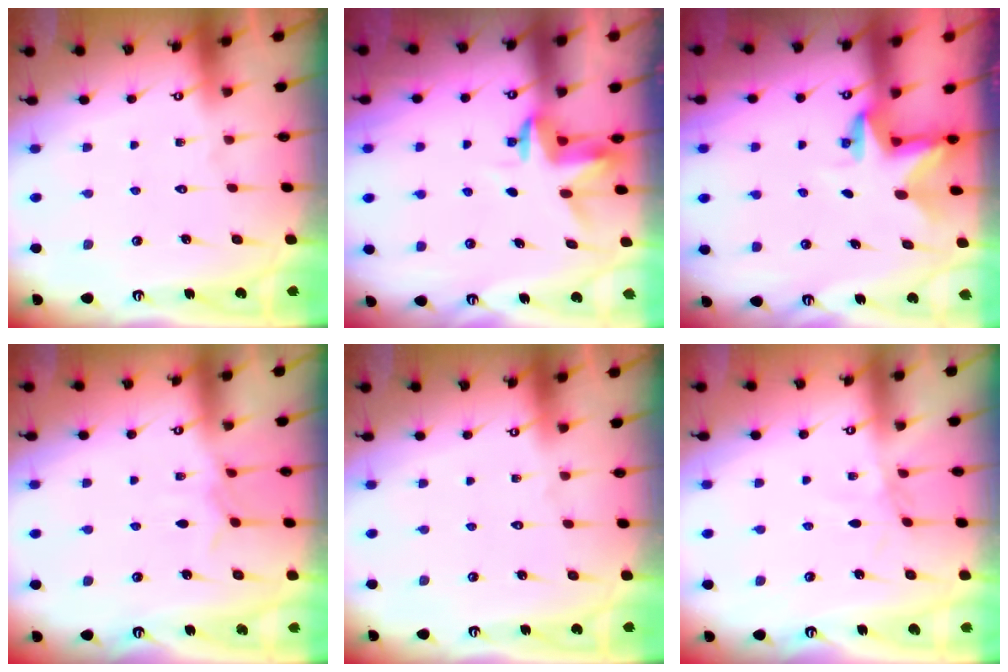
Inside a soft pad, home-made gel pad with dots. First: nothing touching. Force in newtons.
{"total": 3.6, "press": 3.6, "slide": 0.2}
{"total": 2.8, "press": 2.8, "slide": 0.2}
{"total": 5.1, "press": 5.1, "slide": 0.2}
{"total": 0.0}
{"total": 1.6, "press": 1.6, "slide": 0.3}